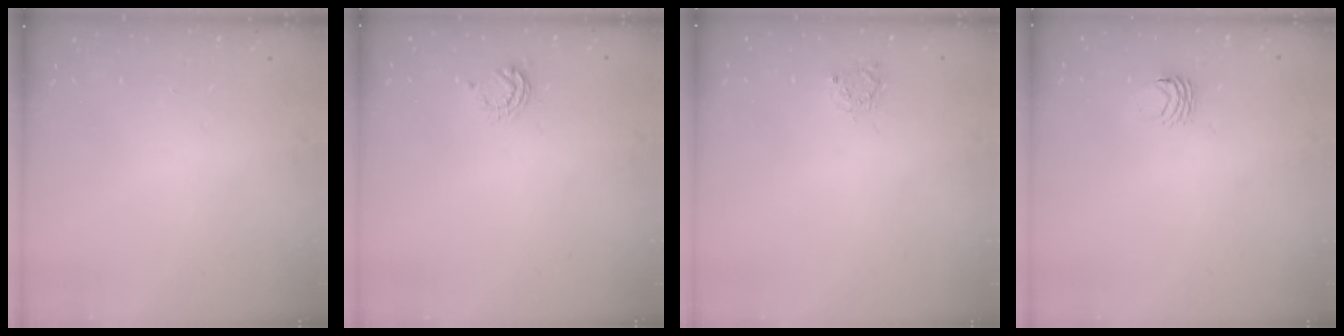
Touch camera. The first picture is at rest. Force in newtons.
{"total": 6.2, "press": 6.2, "slide": 0.5}
{"total": 2.8, "press": 2.8, "slide": 0.4}
{"total": 3.7, "press": 3.7, "slide": 0.4}